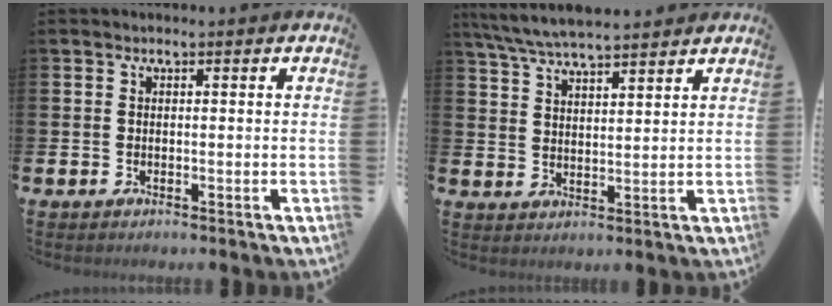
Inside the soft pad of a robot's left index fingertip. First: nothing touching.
{"total": 6.2, "force": [5.9, 0.6, 1.8], "torque": [-0.056, -0.023, 0.107]}